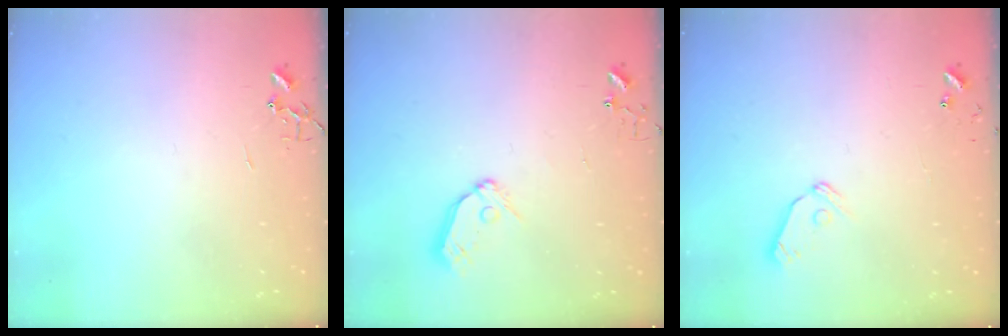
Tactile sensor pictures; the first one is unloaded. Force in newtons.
{"total": 8.4, "press": 8.4, "slide": 0.8}
{"total": 7.1, "press": 7.1, "slide": 0.5}